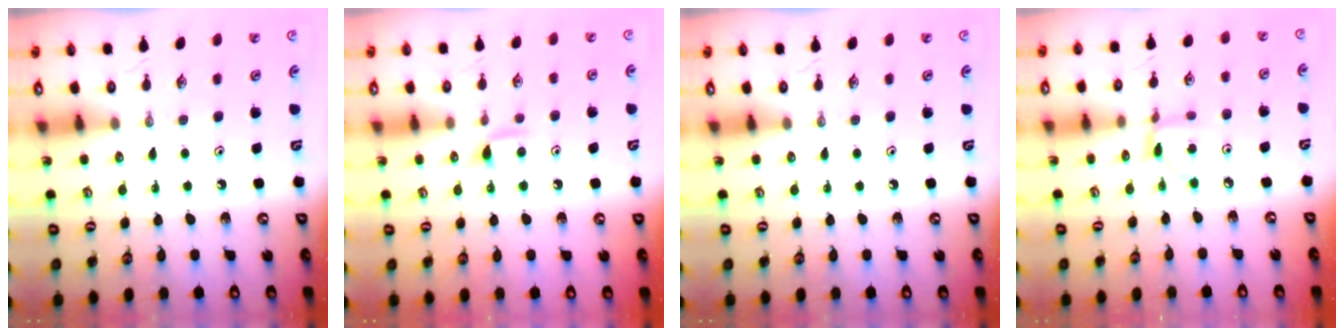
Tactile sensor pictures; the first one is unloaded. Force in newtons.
{"total": 4.3, "press": 4.3, "slide": 0.6}
{"total": 0.0}
{"total": 4.6, "press": 4.5, "slide": 0.5}